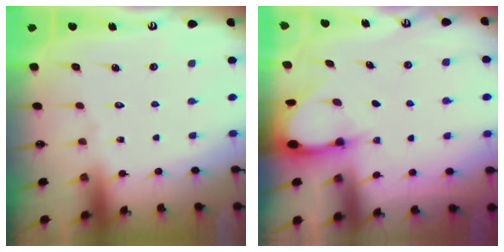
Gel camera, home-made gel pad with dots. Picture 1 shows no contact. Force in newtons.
{"total": 2.9, "press": 2.9, "slide": 0.3}